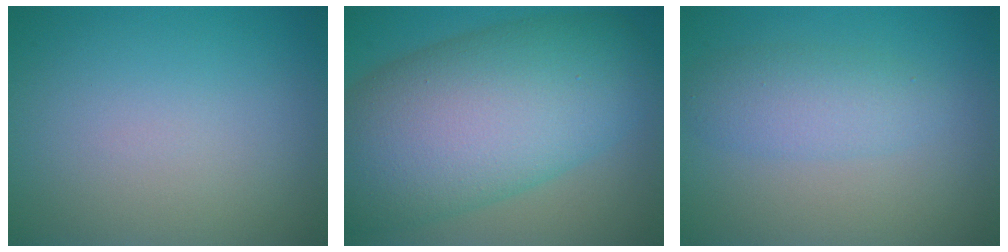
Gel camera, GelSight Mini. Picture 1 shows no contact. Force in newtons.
{"total": 13.6, "press": 13.6, "slide": 0.6}
{"total": 2.9, "press": 2.9, "slide": 0.1}